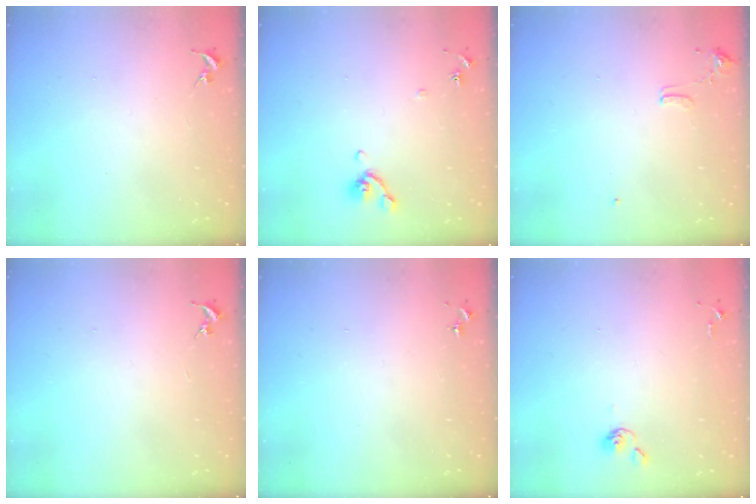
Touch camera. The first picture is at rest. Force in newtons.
{"total": 7.8, "press": 7.6, "slide": 1.6}
{"total": 9.2, "press": 9.2, "slide": 1.0}
{"total": 0.0}
{"total": 0.0}
{"total": 3.8, "press": 3.7, "slide": 0.9}